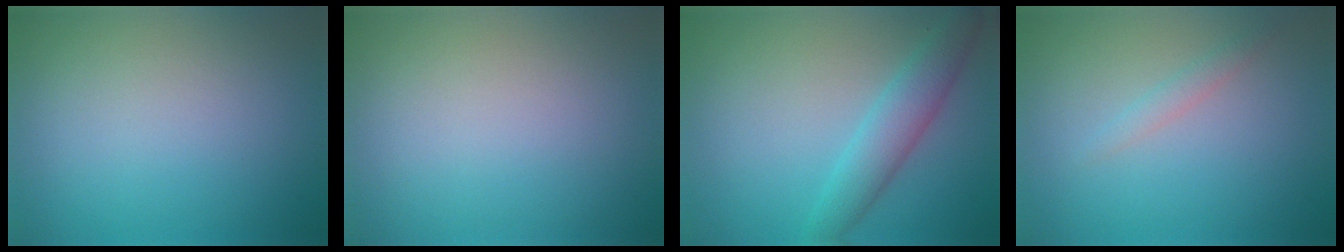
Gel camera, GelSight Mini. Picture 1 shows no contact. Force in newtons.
{"total": 0.0}
{"total": 3.6, "press": 3.6, "slide": 0.0}
{"total": 1.1, "press": 1.1, "slide": 0.2}